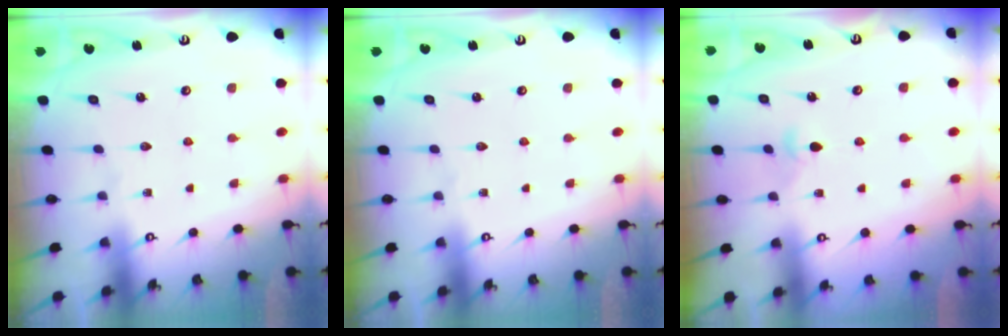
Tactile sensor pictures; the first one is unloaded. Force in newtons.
{"total": 0.0}
{"total": 3.8, "press": 3.7, "slide": 0.8}